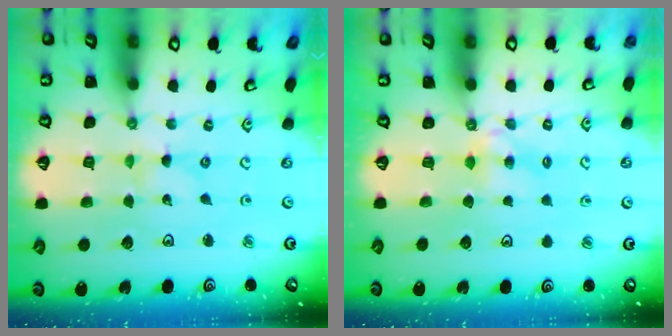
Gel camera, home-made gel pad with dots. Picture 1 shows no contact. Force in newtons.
{"total": 3.9, "press": 3.9, "slide": 0.5}